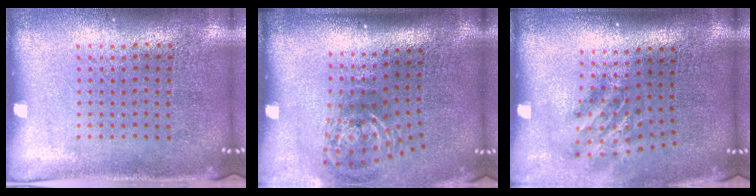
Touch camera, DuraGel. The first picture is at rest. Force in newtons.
{"total": 1.9, "press": 1.2, "slide": 1.4}
{"total": 1.9, "press": 1.2, "slide": 1.4}